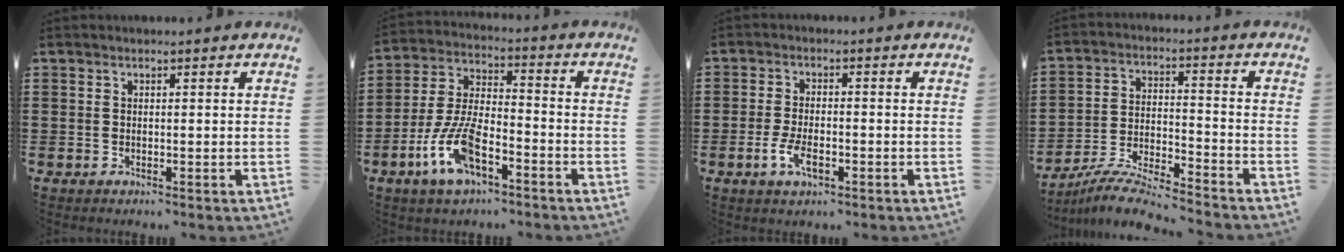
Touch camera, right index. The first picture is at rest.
{"total": 9.7, "force": [-5.1, 3.7, 7.4], "torque": [-0.183, -0.010, -0.100]}
{"total": 4.4, "force": [-1.7, 1.8, 3.6], "torque": [-0.083, -0.007, -0.035]}
{"total": 7.8, "force": [-7.5, 0.0, 2.2], "torque": [-0.052, 0.001, -0.148]}